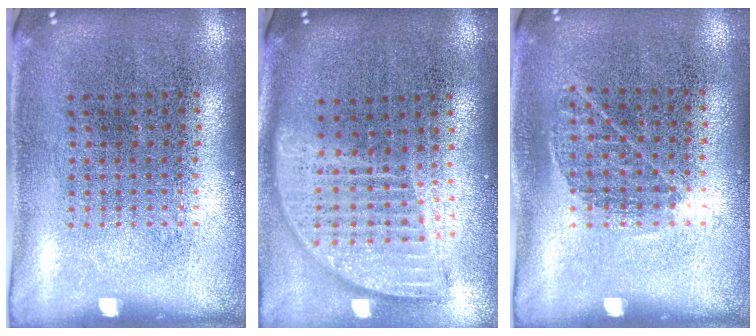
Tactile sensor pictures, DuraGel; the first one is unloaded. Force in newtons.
{"total": 1.9, "press": 1.5, "slide": 1.1}
{"total": 0.8, "press": 0.6, "slide": 0.6}